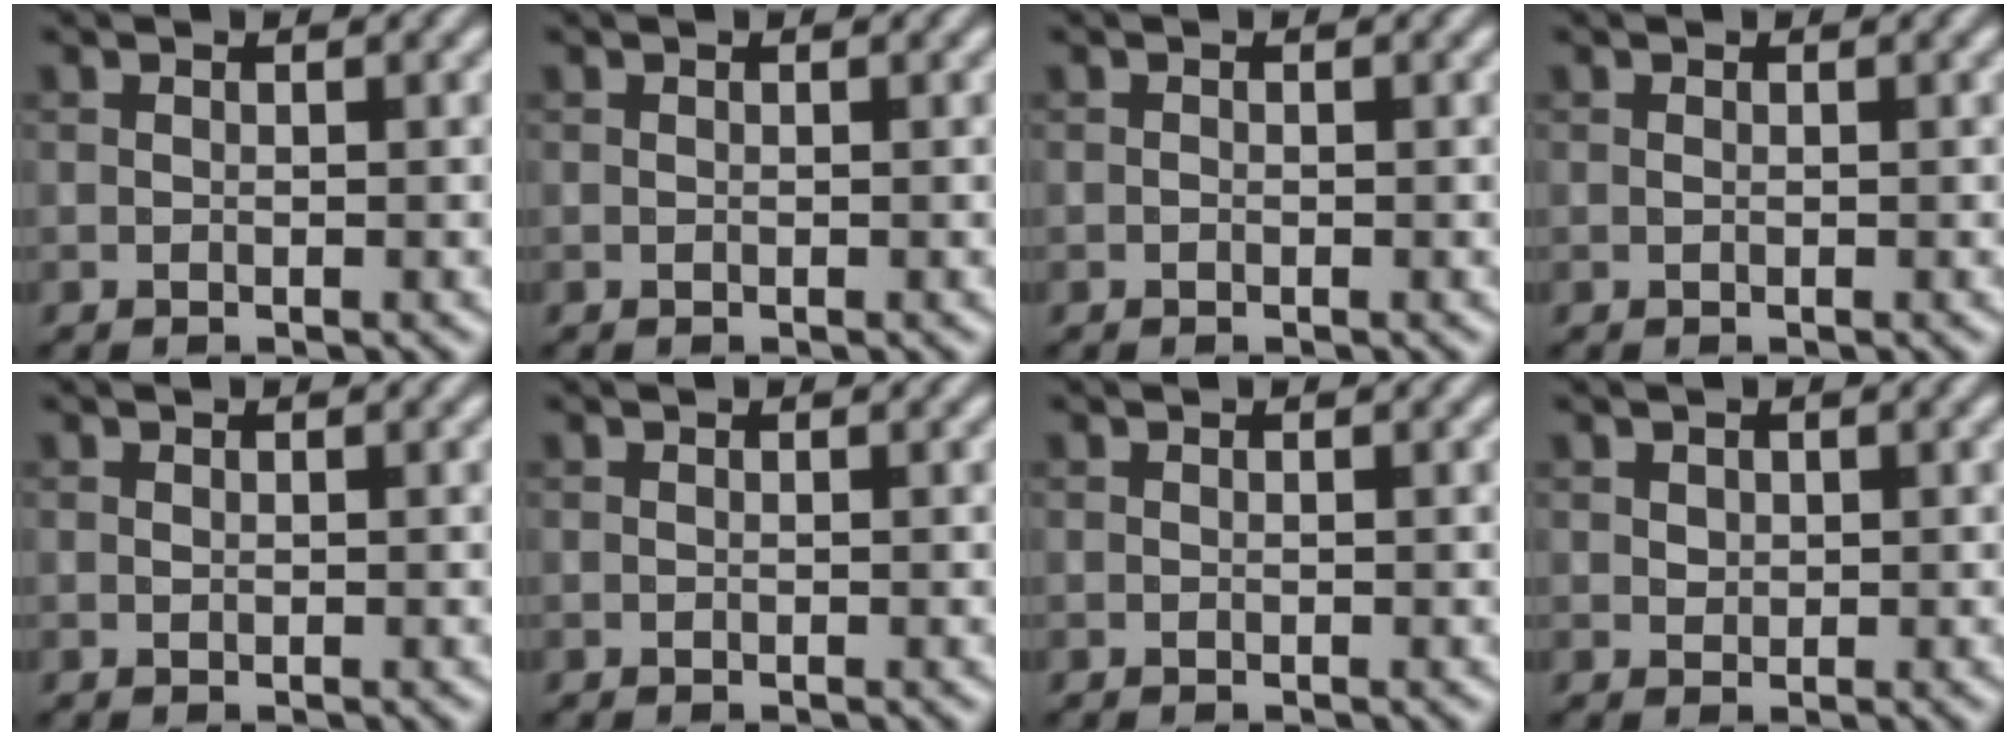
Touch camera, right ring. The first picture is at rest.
{"total": 0.0}
{"total": 0.0}
{"total": 0.0}
{"total": 0.0}
{"total": 0.0}
{"total": 0.0}
{"total": 0.9, "force": [0.4, 0.7, 0.2], "torque": [-0.003, -0.003, 0.011]}